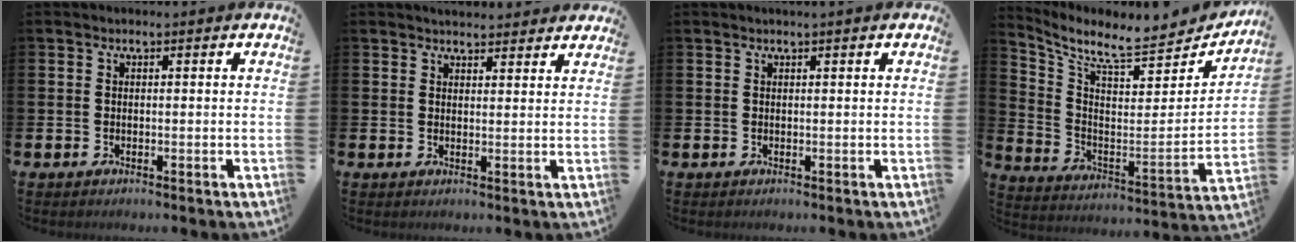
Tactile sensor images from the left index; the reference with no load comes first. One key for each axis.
{"total": 3.0, "fx": 3.0, "fy": 0.5, "fz": -0.1, "tx": -0.002, "ty": -0.015, "tz": 0.055}
{"total": 0.7, "fx": 0.5, "fy": -0.1, "fz": 0.5, "tx": -0.005, "ty": 0.000, "tz": 0.007}
{"total": 8.5, "fx": 7.2, "fy": 2.1, "fz": 4.0, "tx": -0.090, "ty": -0.068, "tz": 0.113}